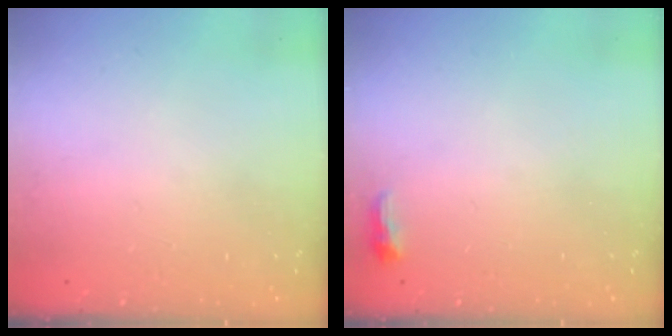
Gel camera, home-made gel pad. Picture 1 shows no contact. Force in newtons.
{"total": 3.6, "press": 3.4, "slide": 1.0}